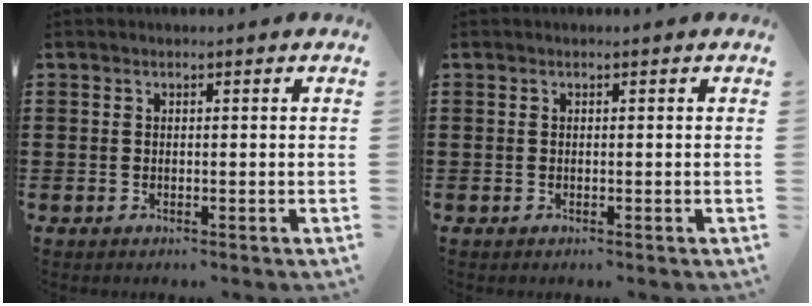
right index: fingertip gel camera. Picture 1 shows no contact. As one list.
[{"total": 0.0}]